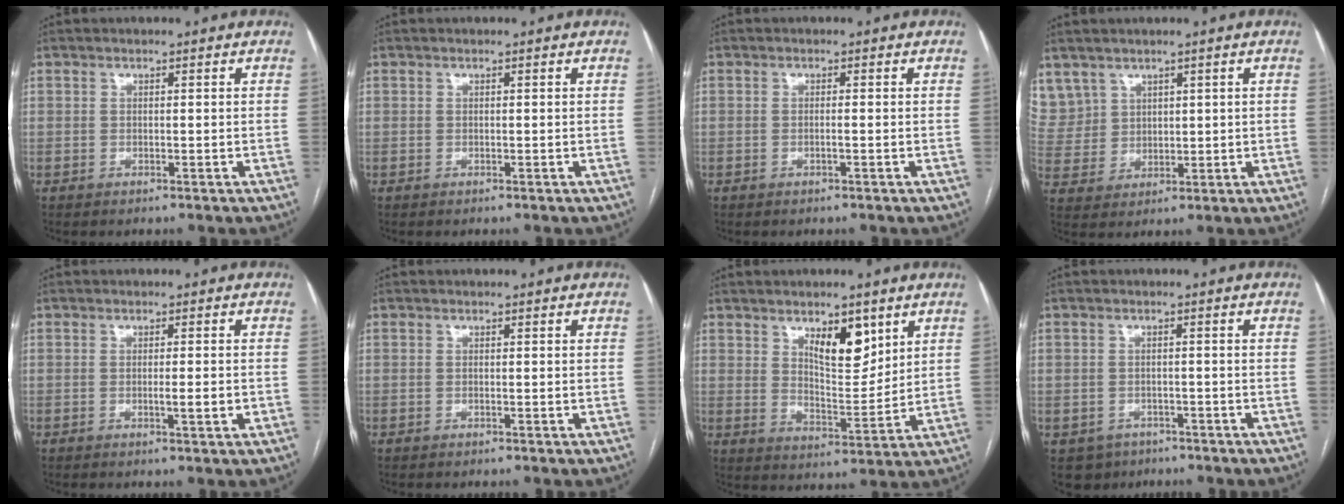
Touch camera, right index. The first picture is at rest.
{"total": 0.0}
{"total": 0.7, "force": [-0.2, -0.1, 0.7], "torque": [-0.013, 0.000, -0.003]}
{"total": 2.7, "force": [1.9, 1.9, 0.6], "torque": [-0.009, 0.006, 0.043]}
{"total": 2.5, "force": [-0.5, 0.1, 2.4], "torque": [-0.040, -0.004, -0.008]}
{"total": 0.0}
{"total": 8.1, "force": [4.5, 3.0, 6.0], "torque": [-0.100, -0.008, 0.080]}
{"total": 4.3, "force": [-2.2, 3.7, 0.3], "torque": [0.000, 0.009, -0.026]}